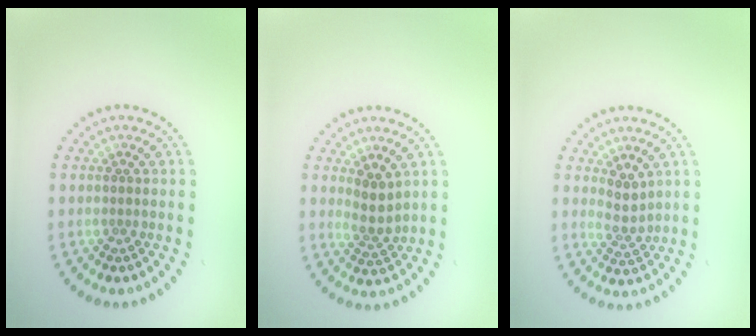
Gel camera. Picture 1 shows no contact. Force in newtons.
{"total": 2.2, "press": 1.9, "slide": 1.2}
{"total": 2.0, "press": 1.5, "slide": 1.3}